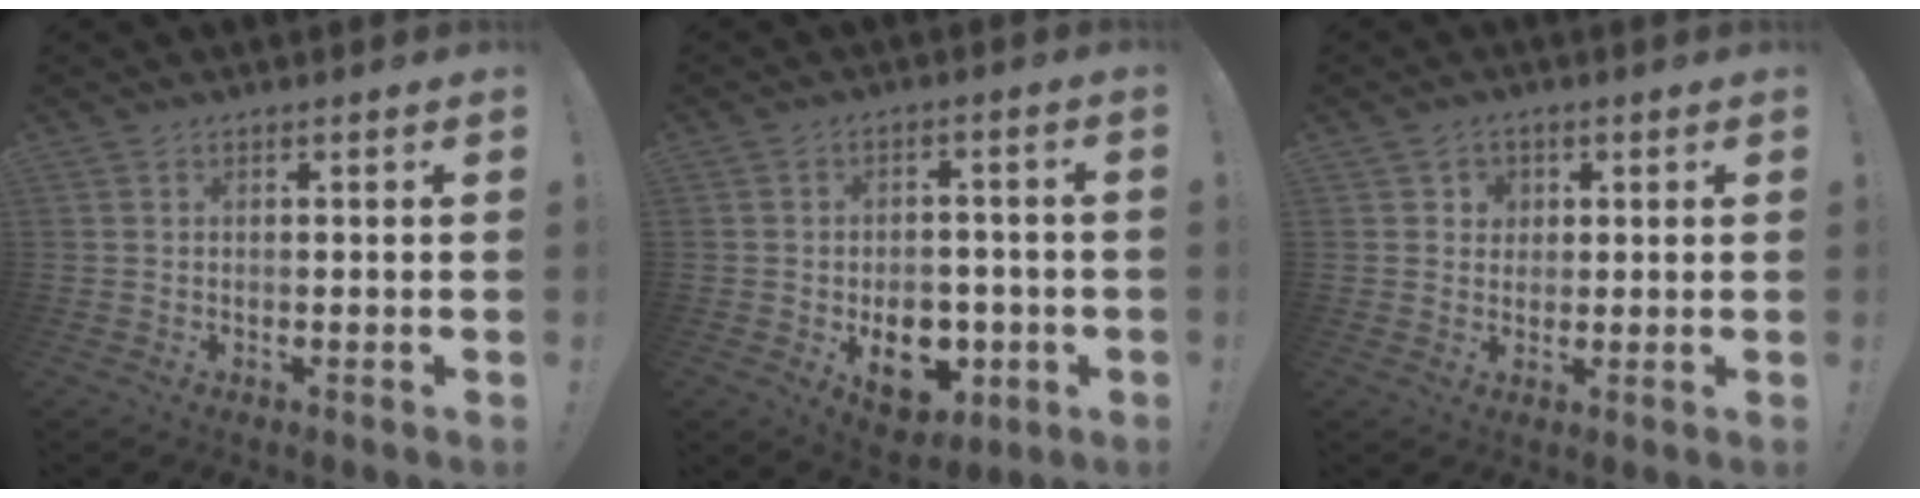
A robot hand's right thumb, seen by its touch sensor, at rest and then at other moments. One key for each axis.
{"total": 11.9, "fx": -3.6, "fy": 8.9, "fz": 7.0, "tx": -0.078, "ty": 0.019, "tz": -0.051}
{"total": 3.2, "fx": 1.3, "fy": 2.8, "fz": 0.8, "tx": -0.010, "ty": -0.003, "tz": 0.022}